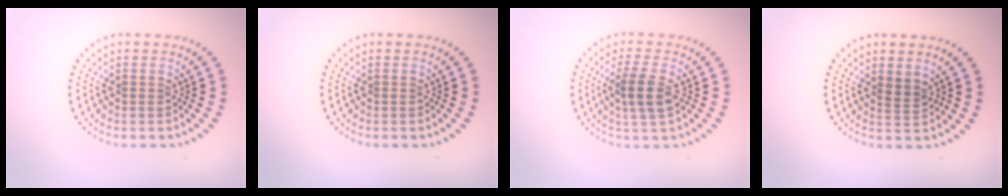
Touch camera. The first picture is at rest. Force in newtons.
{"total": 0.0}
{"total": 3.4, "press": 3.2, "slide": 1.3}
{"total": 1.5, "press": 1.2, "slide": 0.9}